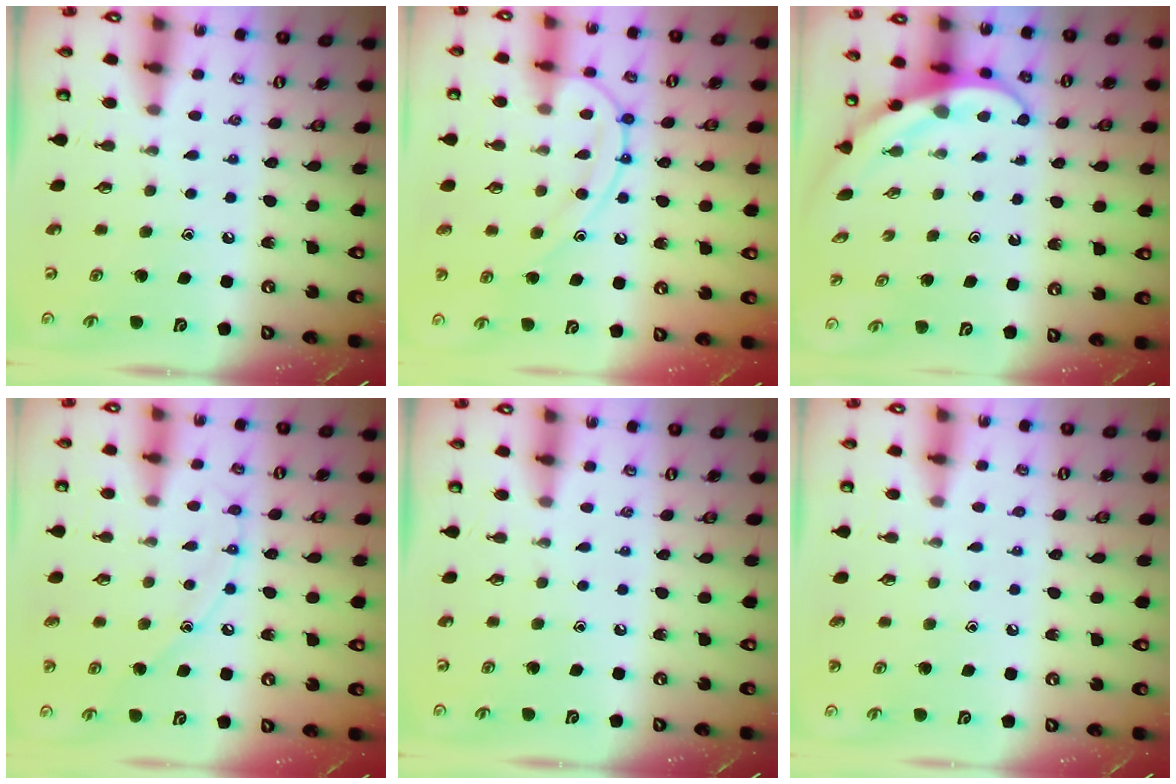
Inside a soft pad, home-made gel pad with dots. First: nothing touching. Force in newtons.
{"total": 12.6, "press": 12.5, "slide": 1.4}
{"total": 3.9, "press": 3.9, "slide": 0.3}
{"total": 8.5, "press": 8.5, "slide": 0.6}
{"total": 0.0}
{"total": 1.7, "press": 1.7, "slide": 0.2}